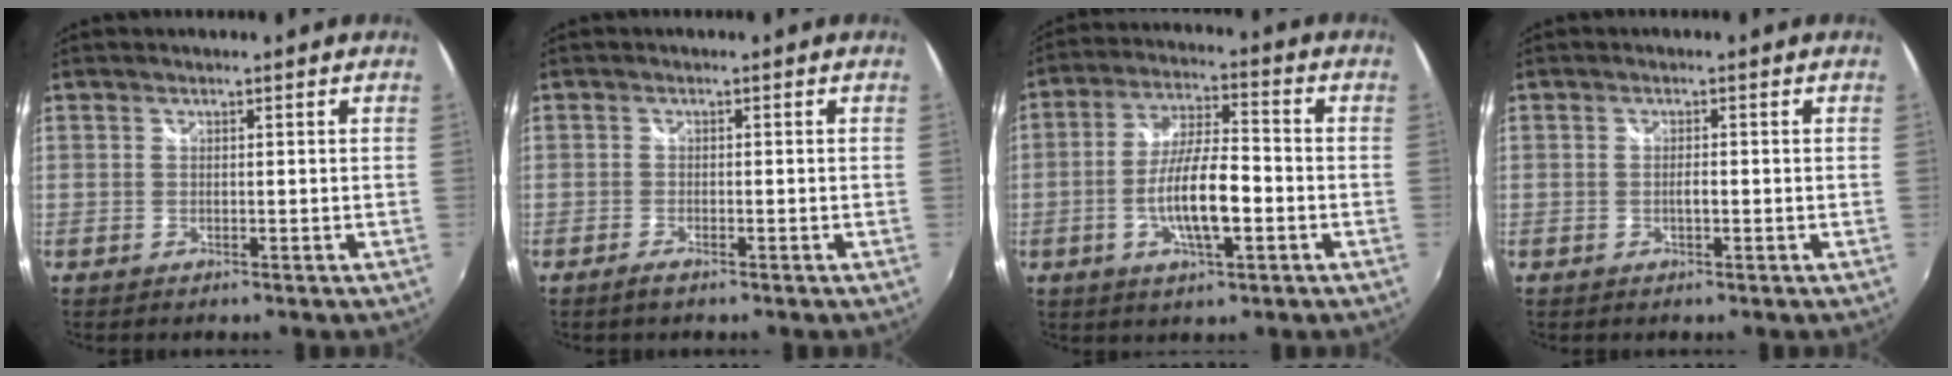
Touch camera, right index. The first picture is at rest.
{"total": 1.5, "force": [-1.2, 0.4, 0.8], "torque": [-0.021, -0.005, -0.026]}
{"total": 11.0, "force": [-3.1, 2.9, 10.1], "torque": [-0.195, -0.003, -0.055]}
{"total": 1.1, "force": [-0.3, 0.4, 1.0], "torque": [-0.018, -0.001, -0.006]}